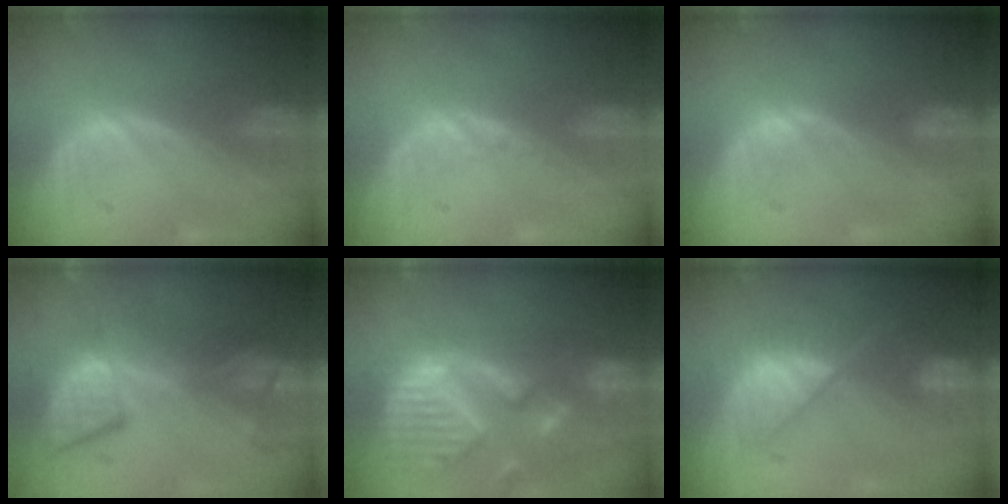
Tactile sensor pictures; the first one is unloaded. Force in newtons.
{"total": 0.9, "press": 0.8, "slide": 0.5}
{"total": 1.4, "press": 1.2, "slide": 0.7}
{"total": 10.4, "press": 9.8, "slide": 3.4}
{"total": 14.0, "press": 11.7, "slide": 7.8}
{"total": 9.6, "press": 8.3, "slide": 4.8}